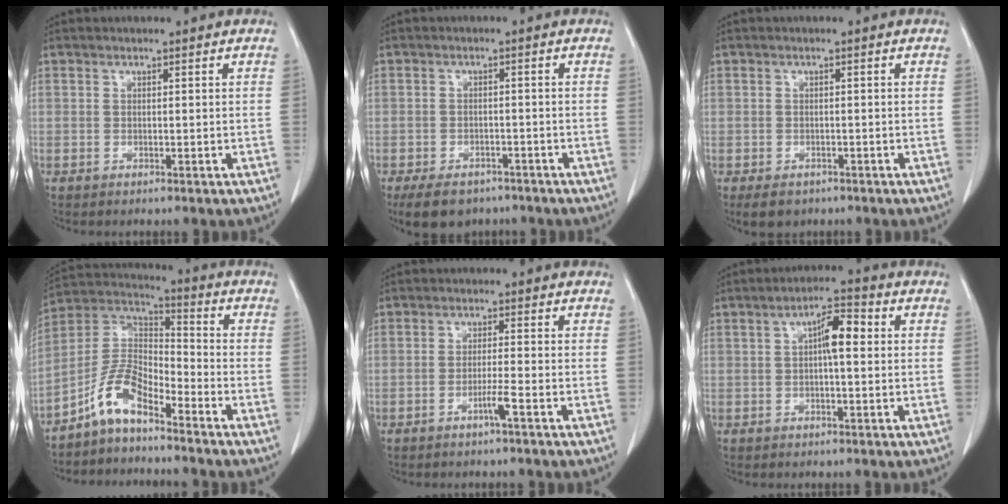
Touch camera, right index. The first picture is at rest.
{"total": 7.2, "force": [-5.3, 4.2, 2.4], "torque": [-0.030, 0.002, -0.079]}
{"total": 3.5, "force": [-2.3, 2.4, 1.2], "torque": [-0.011, -0.001, -0.028]}
{"total": 8.3, "force": [-6.0, 3.0, 4.9], "torque": [-0.107, 0.026, -0.125]}
{"total": 2.5, "force": [-1.5, -0.5, 2.0], "torque": [-0.038, -0.002, -0.030]}
{"total": 5.5, "force": [0.9, 1.3, 5.3], "torque": [-0.088, 0.019, 0.011]}